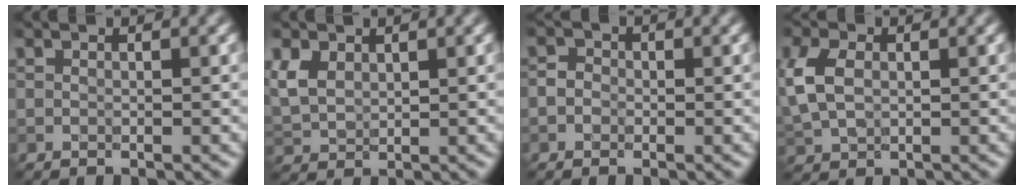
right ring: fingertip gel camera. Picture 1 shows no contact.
{"total": 3.4, "force": [1.4, 2.5, 1.9], "torque": [-0.052, 0.003, 0.030]}
{"total": 1.0, "force": [-0.4, 0.8, 0.2], "torque": [0.000, 0.003, -0.015]}
{"total": 4.1, "force": [0.6, 3.0, 2.7], "torque": [-0.070, 0.007, 0.010]}